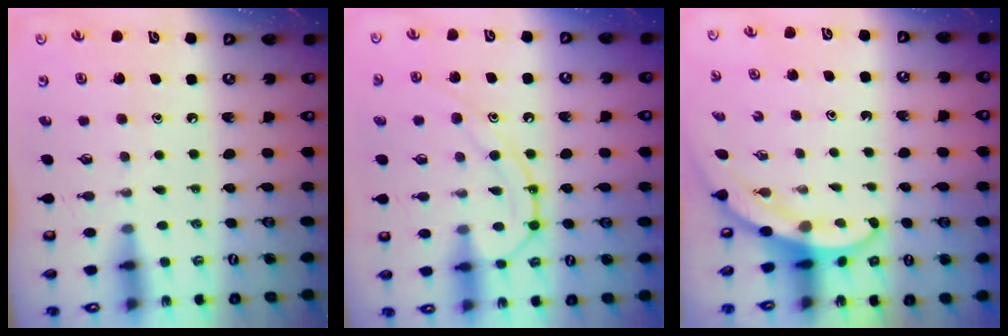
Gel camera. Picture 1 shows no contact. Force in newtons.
{"total": 12.1, "press": 12.1, "slide": 1.2}
{"total": 3.4, "press": 3.4, "slide": 0.2}